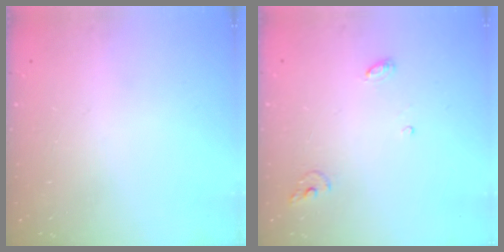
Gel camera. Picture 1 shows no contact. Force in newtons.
{"total": 3.8, "press": 3.8, "slide": 0.2}